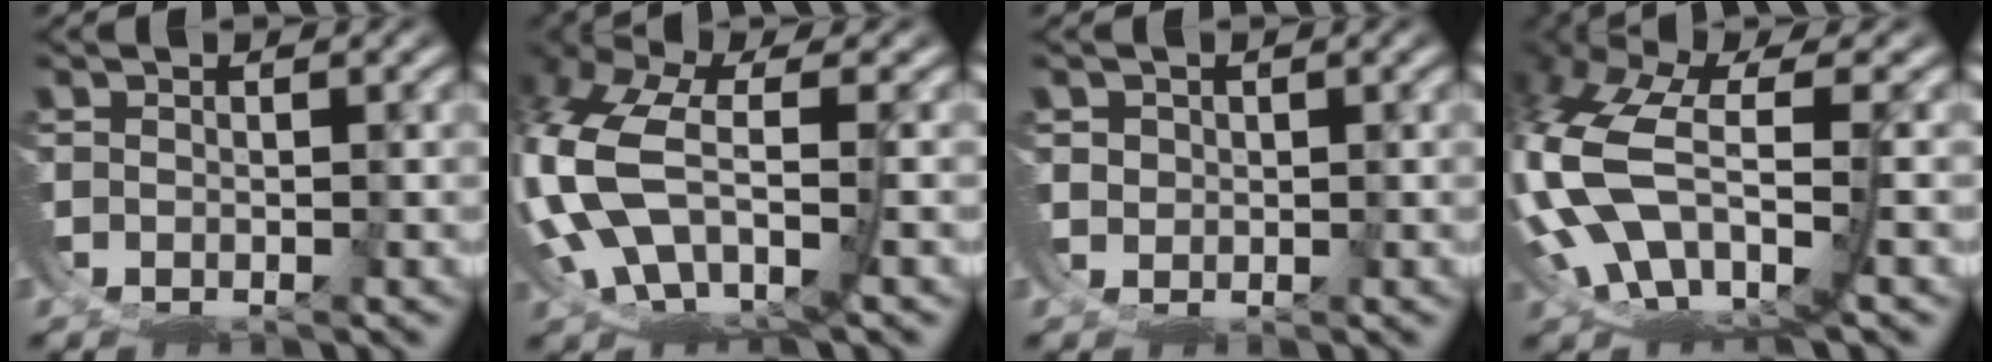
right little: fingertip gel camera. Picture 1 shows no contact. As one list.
[{"total": 9.6, "force": [0.1, 7.2, 6.4], "torque": [-0.188, -0.035, 0.020]}, {"total": 1.1, "force": [0.9, 0.5, -0.2], "torque": [-0.004, -0.004, 0.020]}, {"total": 10.8, "force": [0.4, 7.8, 7.4], "torque": [-0.206, -0.038, 0.022]}]